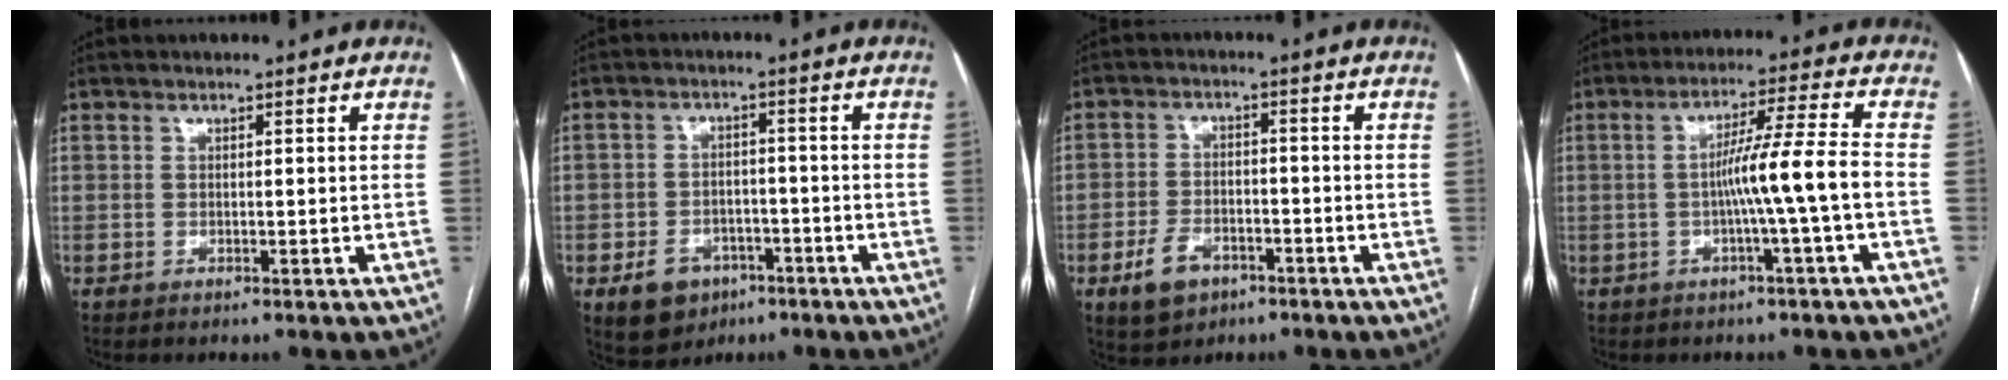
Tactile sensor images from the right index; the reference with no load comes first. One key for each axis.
{"total": 7.1, "fx": -3.7, "fy": 5.3, "fz": 2.8, "tx": -0.051, "ty": 0.005, "tz": -0.049}
{"total": 6.3, "fx": -3.4, "fy": 4.0, "fz": 3.5, "tx": -0.073, "ty": 0.005, "tz": -0.054}
{"total": 7.3, "fx": -1.6, "fy": -1.3, "fz": 7.0, "tx": -0.115, "ty": 0.014, "tz": -0.025}